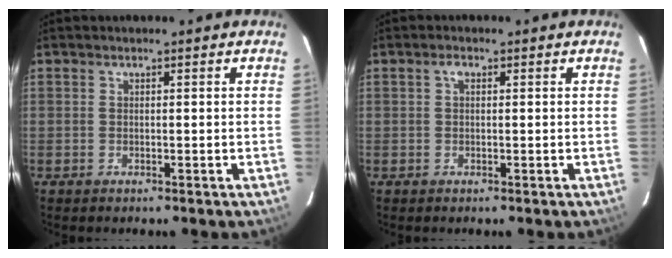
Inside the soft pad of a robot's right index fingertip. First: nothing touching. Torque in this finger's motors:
{"motor_torque": [0.22, 0.05, 0.08, 0.03]}